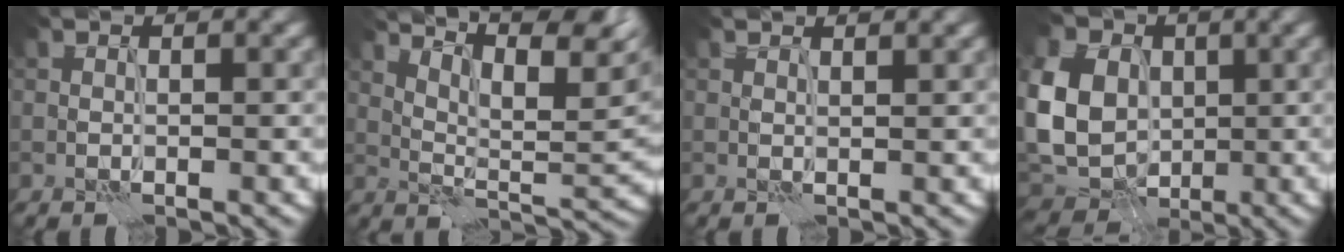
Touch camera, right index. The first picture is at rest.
{"total": 11.4, "force": [6.9, 3.1, 8.6], "torque": [-0.134, 0.018, 0.107]}
{"total": 2.0, "force": [1.5, 0.7, 1.1], "torque": [-0.002, 0.003, 0.003]}
{"total": 11.3, "force": [1.8, 8.9, 6.7], "torque": [-0.160, 0.008, 0.023]}